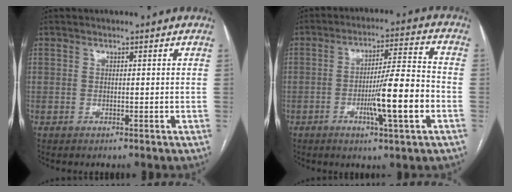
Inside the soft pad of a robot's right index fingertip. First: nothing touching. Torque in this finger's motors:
{"motor_torque": [1.77, -0.37, 0.84, 0.21]}